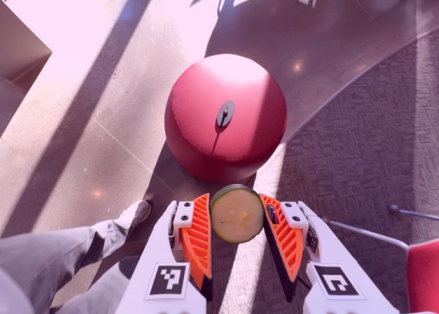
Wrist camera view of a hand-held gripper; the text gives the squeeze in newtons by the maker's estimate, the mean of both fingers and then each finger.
{"total": 8.8, "left": 8.6, "right": 9.1}